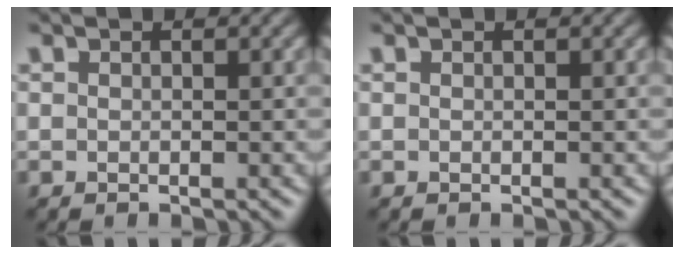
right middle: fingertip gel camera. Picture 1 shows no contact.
{"total": 0.0}